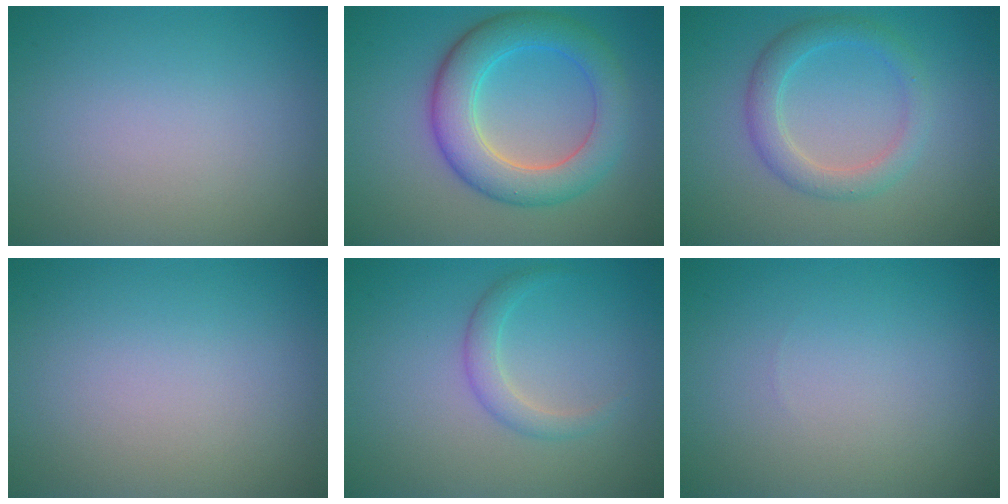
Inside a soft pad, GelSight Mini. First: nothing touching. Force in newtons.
{"total": 6.6, "press": 6.5, "slide": 0.2}
{"total": 3.1, "press": 3.1, "slide": 0.0}
{"total": 0.0}
{"total": 1.9, "press": 1.9, "slide": 0.0}
{"total": 0.0}